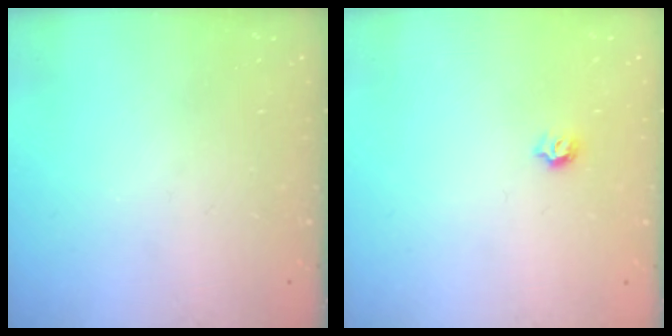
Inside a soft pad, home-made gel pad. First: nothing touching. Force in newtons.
{"total": 4.7, "press": 4.6, "slide": 0.5}